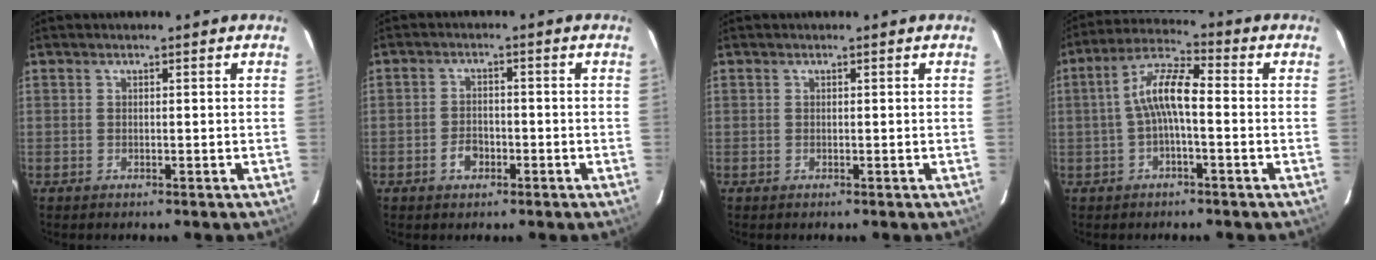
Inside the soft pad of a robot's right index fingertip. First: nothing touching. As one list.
[{"total": 3.5, "force": [-1.8, 2.4, 1.8], "torque": [-0.037, 0.006, -0.030]}, {"total": 0.0}, {"total": 7.7, "force": [-0.9, 1.9, 7.4], "torque": [-0.159, 0.021, -0.018]}]